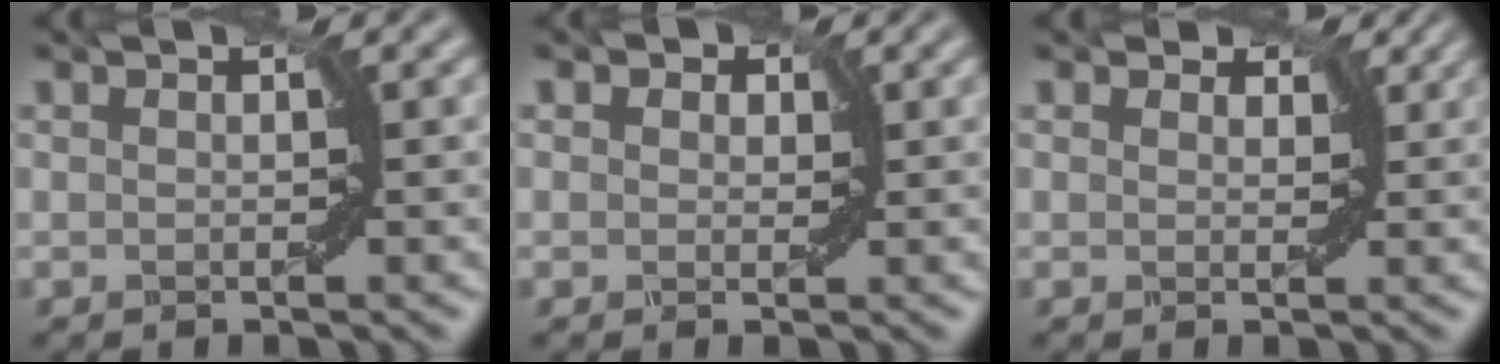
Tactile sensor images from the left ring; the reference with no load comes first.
{"total": 2.2, "force": [1.1, 1.6, 1.1], "torque": [-0.015, 0.008, 0.000]}
{"total": 2.5, "force": [1.6, 1.5, 1.2], "torque": [-0.018, 0.003, 0.017]}